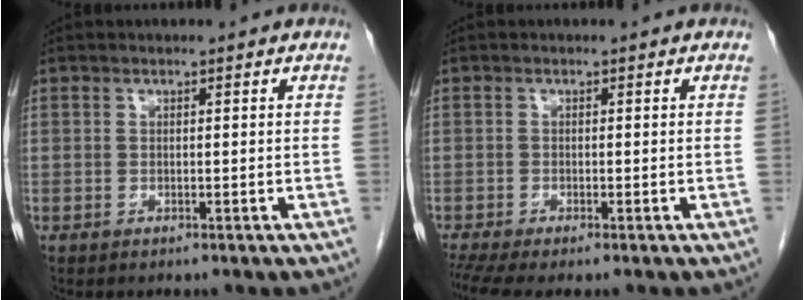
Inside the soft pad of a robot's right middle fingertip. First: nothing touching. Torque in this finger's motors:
{"motor_torque": [0.88, -0.68, 0.09, 0.07]}